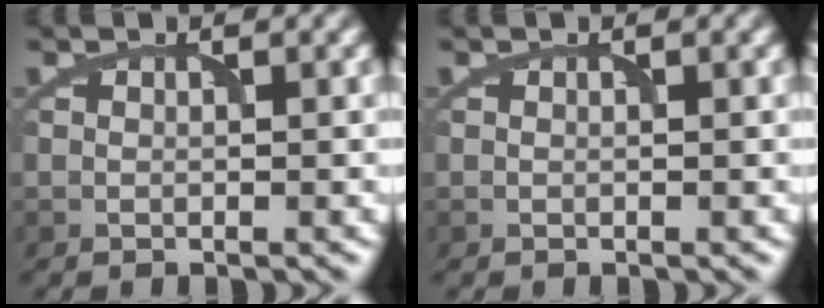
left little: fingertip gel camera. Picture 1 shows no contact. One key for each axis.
{"total": 0.0}